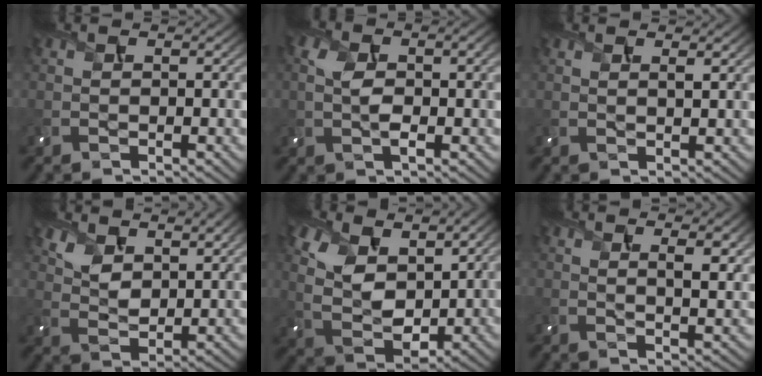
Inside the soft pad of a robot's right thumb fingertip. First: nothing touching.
{"total": 5.5, "force": [0.2, 2.7, 4.8], "torque": [-0.102, 0.001, 0.002]}
{"total": 1.2, "force": [0.8, 0.1, 0.8], "torque": [-0.018, 0.001, 0.014]}
{"total": 7.7, "force": [5.3, 3.5, 4.4], "torque": [-0.104, -0.005, 0.100]}
{"total": 9.6, "force": [4.3, 5.5, 6.6], "torque": [-0.168, -0.003, 0.084]}
{"total": 5.1, "force": [2.9, 1.6, 3.9], "torque": [-0.060, -0.001, 0.047]}